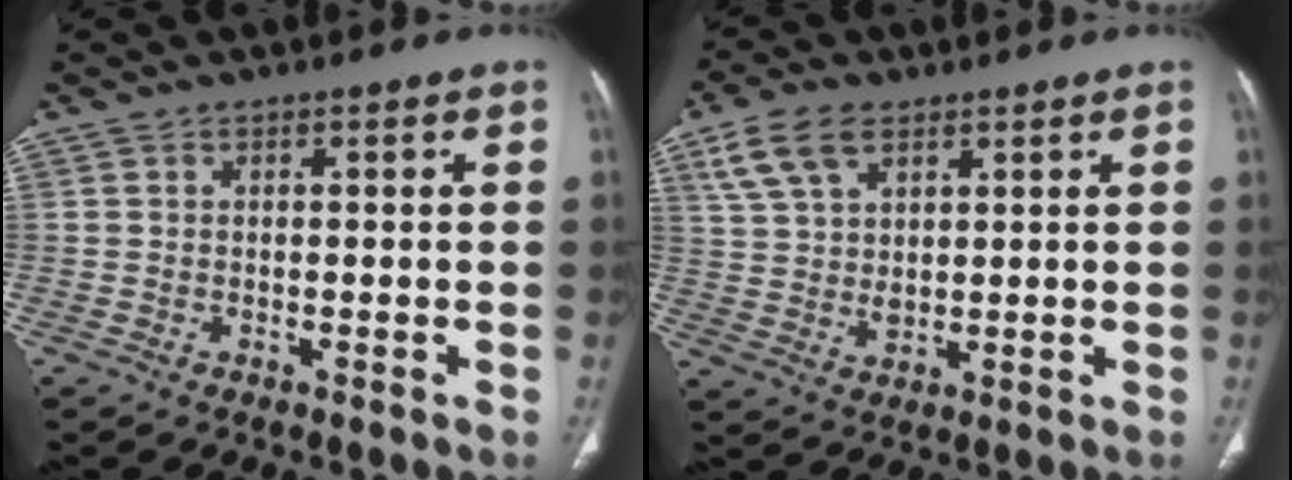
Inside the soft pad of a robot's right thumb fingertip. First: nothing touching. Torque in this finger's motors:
{"motor_torque": [-0.56, 0.70, 0.37, -0.01, 0.06]}